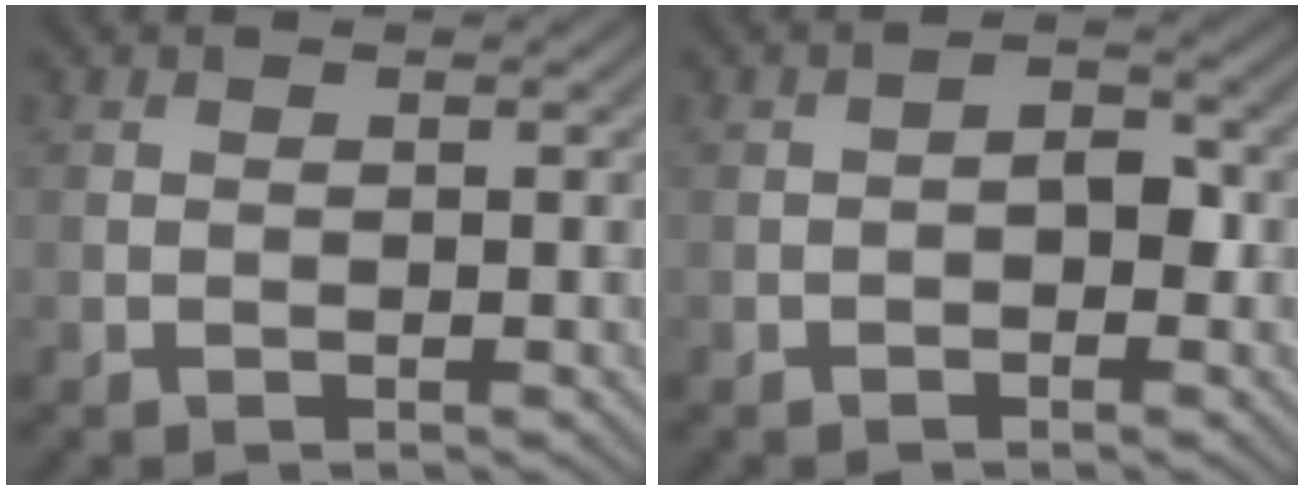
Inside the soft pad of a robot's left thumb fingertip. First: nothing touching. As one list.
[{"total": 2.7, "force": [-0.6, 1.6, 2.1], "torque": [-0.031, 0.005, -0.016]}]